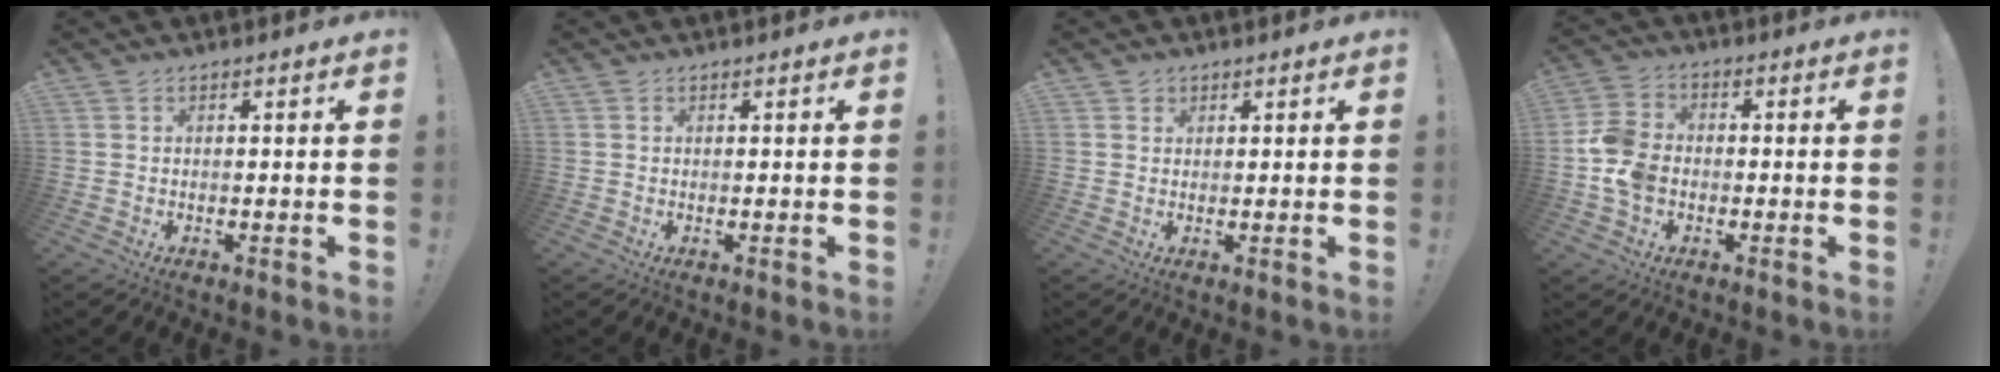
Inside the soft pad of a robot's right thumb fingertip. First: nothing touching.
{"total": 0.0}
{"total": 1.4, "force": [0.9, 1.1, 0.0], "torque": [0.006, -0.005, 0.016]}
{"total": 10.8, "force": [-2.8, 8.3, 6.3], "torque": [-0.125, 0.023, -0.050]}